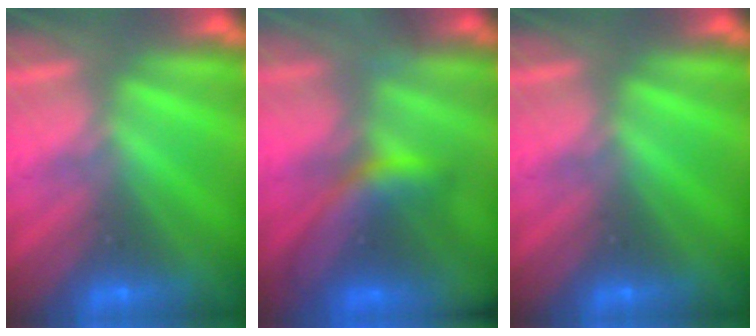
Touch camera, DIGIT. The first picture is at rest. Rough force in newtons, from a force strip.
{"total": 8.5}
{"total": 0.0}